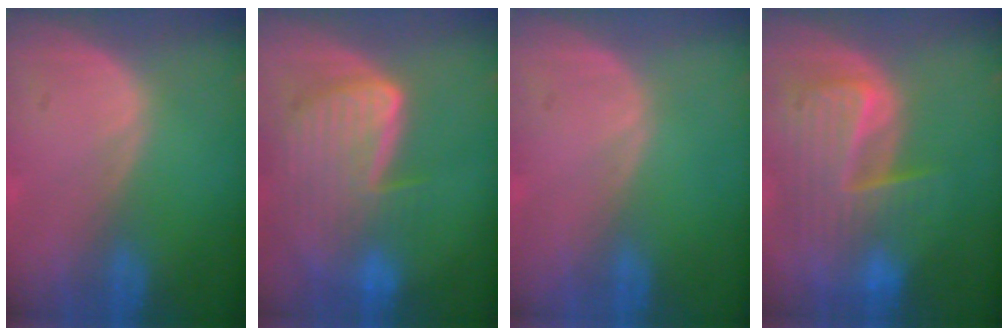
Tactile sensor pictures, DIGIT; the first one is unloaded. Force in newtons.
{"total": 9.2, "press": 8.1, "slide": 4.3}
{"total": 0.0}
{"total": 10.0, "press": 8.7, "slide": 5.0}